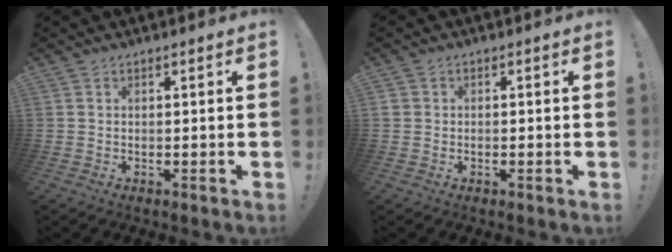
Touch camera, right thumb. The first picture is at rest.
{"total": 1.2, "force": [-0.4, 1.1, 0.1], "torque": [-0.004, 0.004, -0.007]}